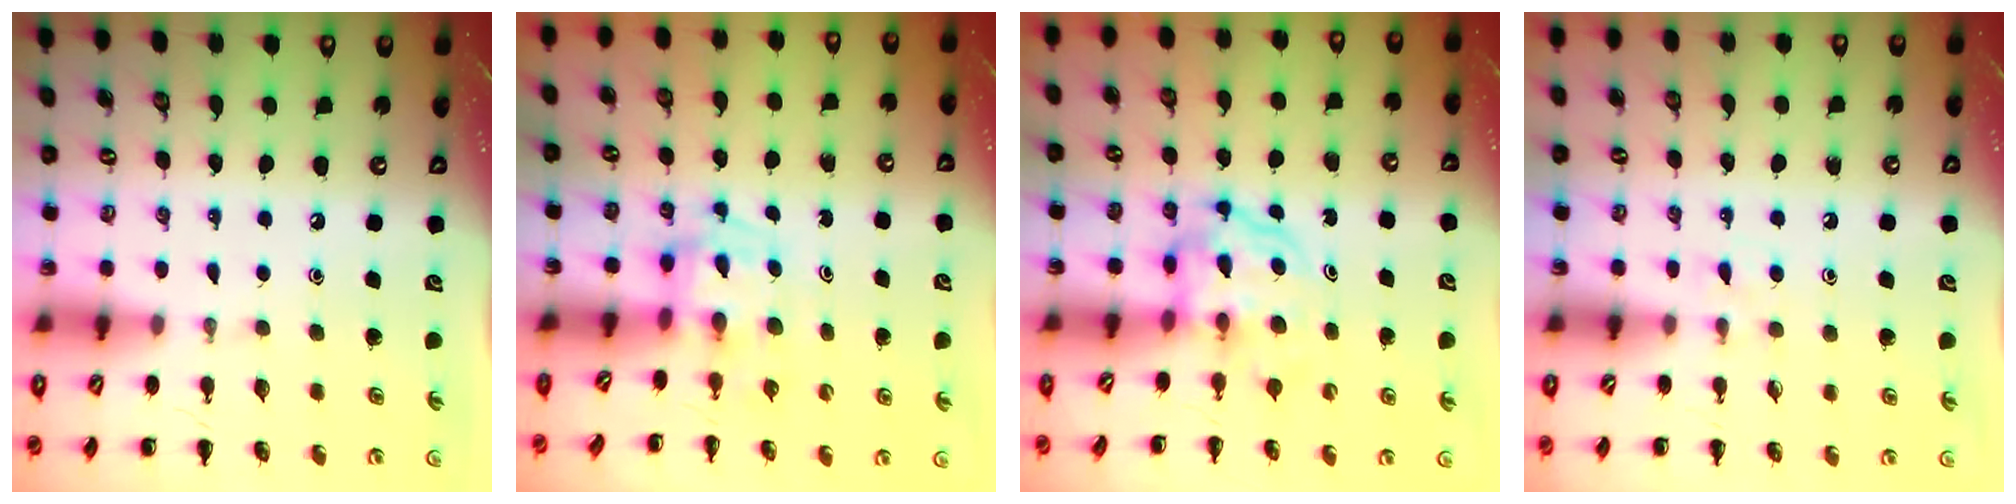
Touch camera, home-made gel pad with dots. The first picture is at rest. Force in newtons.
{"total": 2.9, "press": 2.9, "slide": 0.2}
{"total": 3.9, "press": 3.9, "slide": 0.2}
{"total": 4.0, "press": 3.6, "slide": 1.6}